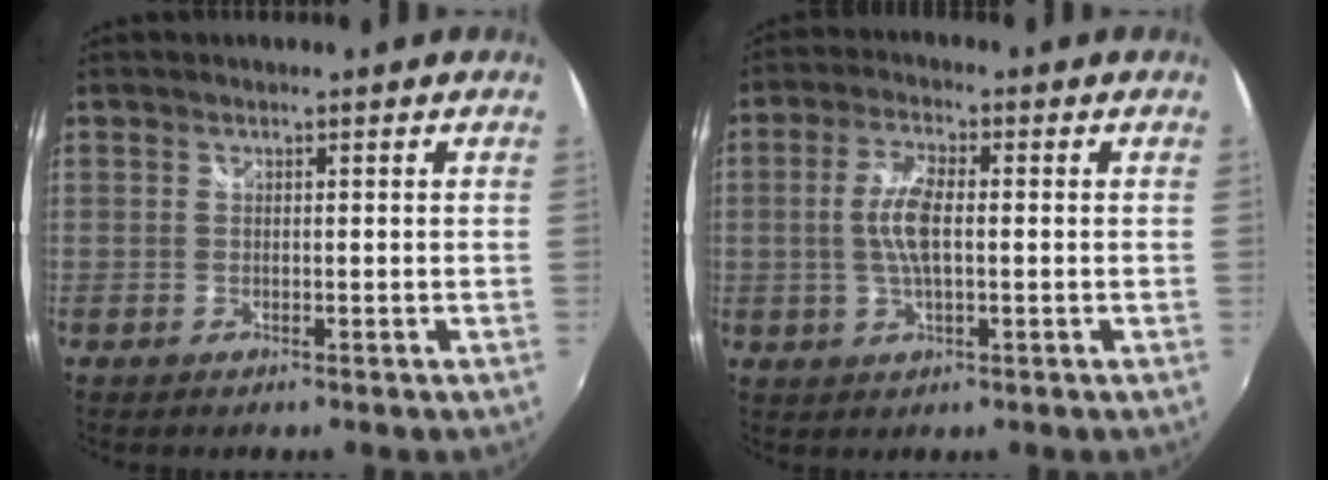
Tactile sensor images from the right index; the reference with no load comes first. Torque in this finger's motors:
{"motor_torque": [0.77, 0.20, 0.57, 0.15]}